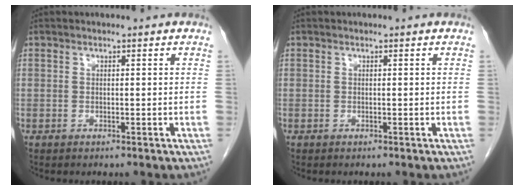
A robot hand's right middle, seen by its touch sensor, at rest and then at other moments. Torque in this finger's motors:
{"motor_torque": [0.22, -0.21, -0.01, 0.00]}